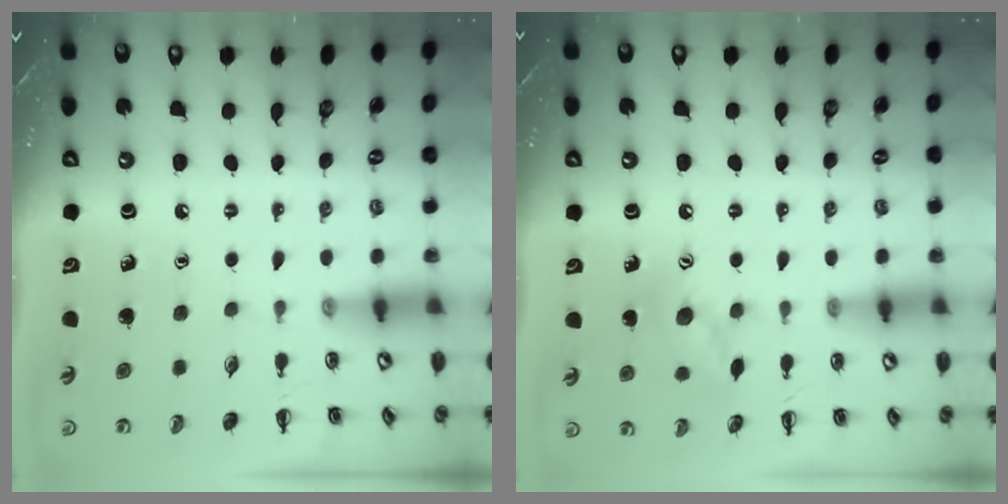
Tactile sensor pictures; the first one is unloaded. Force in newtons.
{"total": 10.7, "press": 10.6, "slide": 1.8}